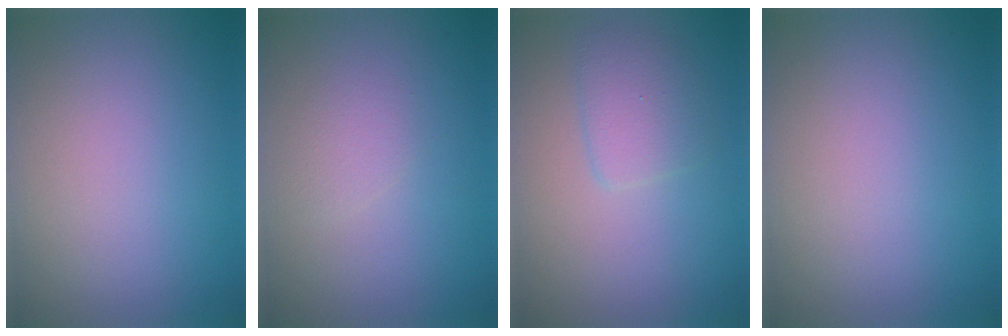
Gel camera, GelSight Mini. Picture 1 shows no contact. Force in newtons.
{"total": 1.1, "press": 1.1, "slide": 0.1}
{"total": 2.2, "press": 2.2, "slide": 0.1}
{"total": 0.0}